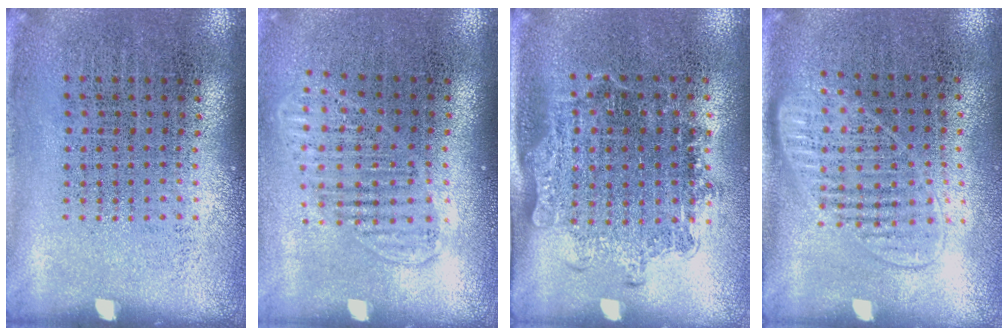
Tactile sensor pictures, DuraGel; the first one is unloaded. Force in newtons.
{"total": 1.4, "press": 1.3, "slide": 0.6}
{"total": 1.4, "press": 1.1, "slide": 0.8}
{"total": 1.4, "press": 1.3, "slide": 0.6}